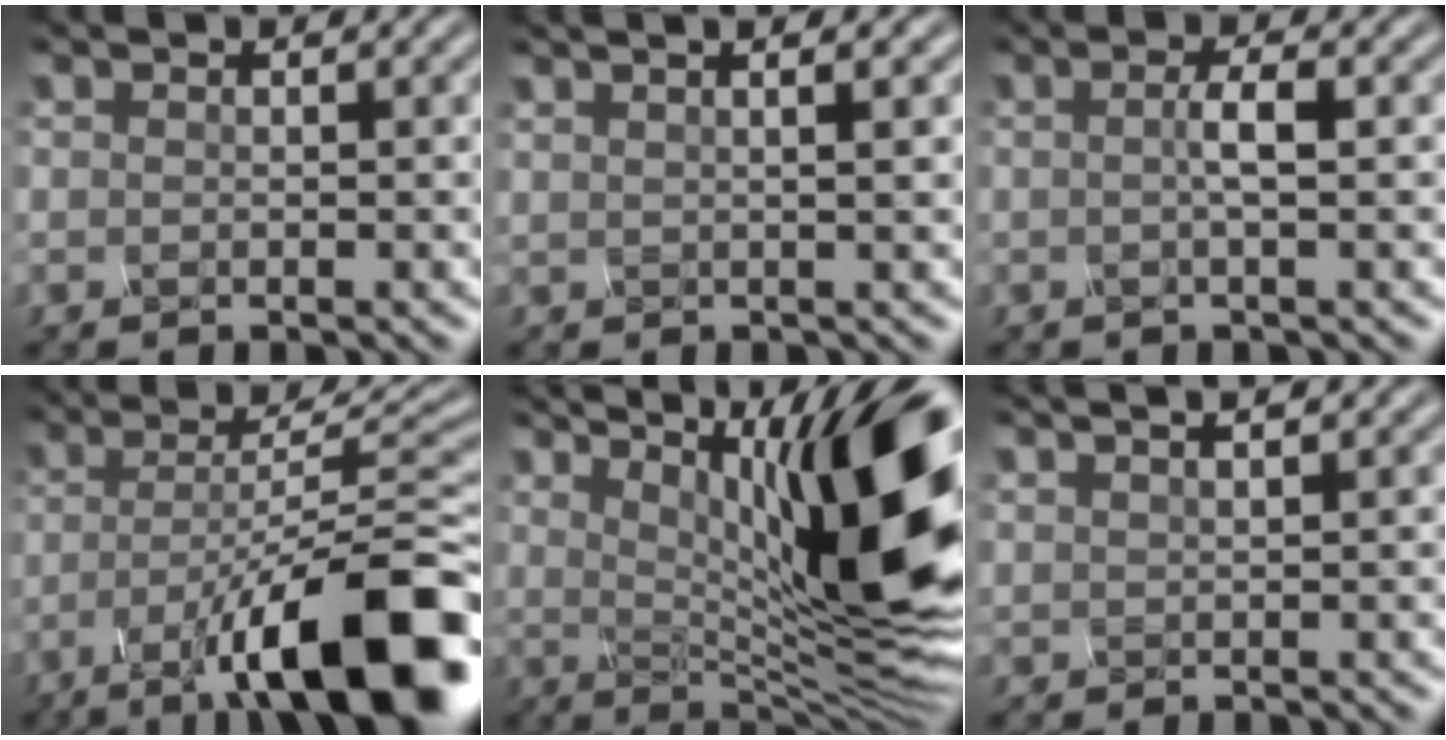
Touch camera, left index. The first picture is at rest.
{"total": 3.3, "force": [1.9, 0.8, 2.5], "torque": [-0.023, 0.035, 0.004]}
{"total": 1.1, "force": [0.1, -0.6, 0.9], "torque": [-0.036, 0.002, 0.011]}
{"total": 12.6, "force": [-7.7, 3.6, 9.3], "torque": [-0.164, -0.002, -0.115]}
{"total": 14.7, "force": [3.2, 3.7, 13.8], "torque": [-0.171, 0.021, 0.065]}
{"total": 2.8, "force": [2.3, 0.5, 1.4], "torque": [-0.014, 0.033, 0.015]}